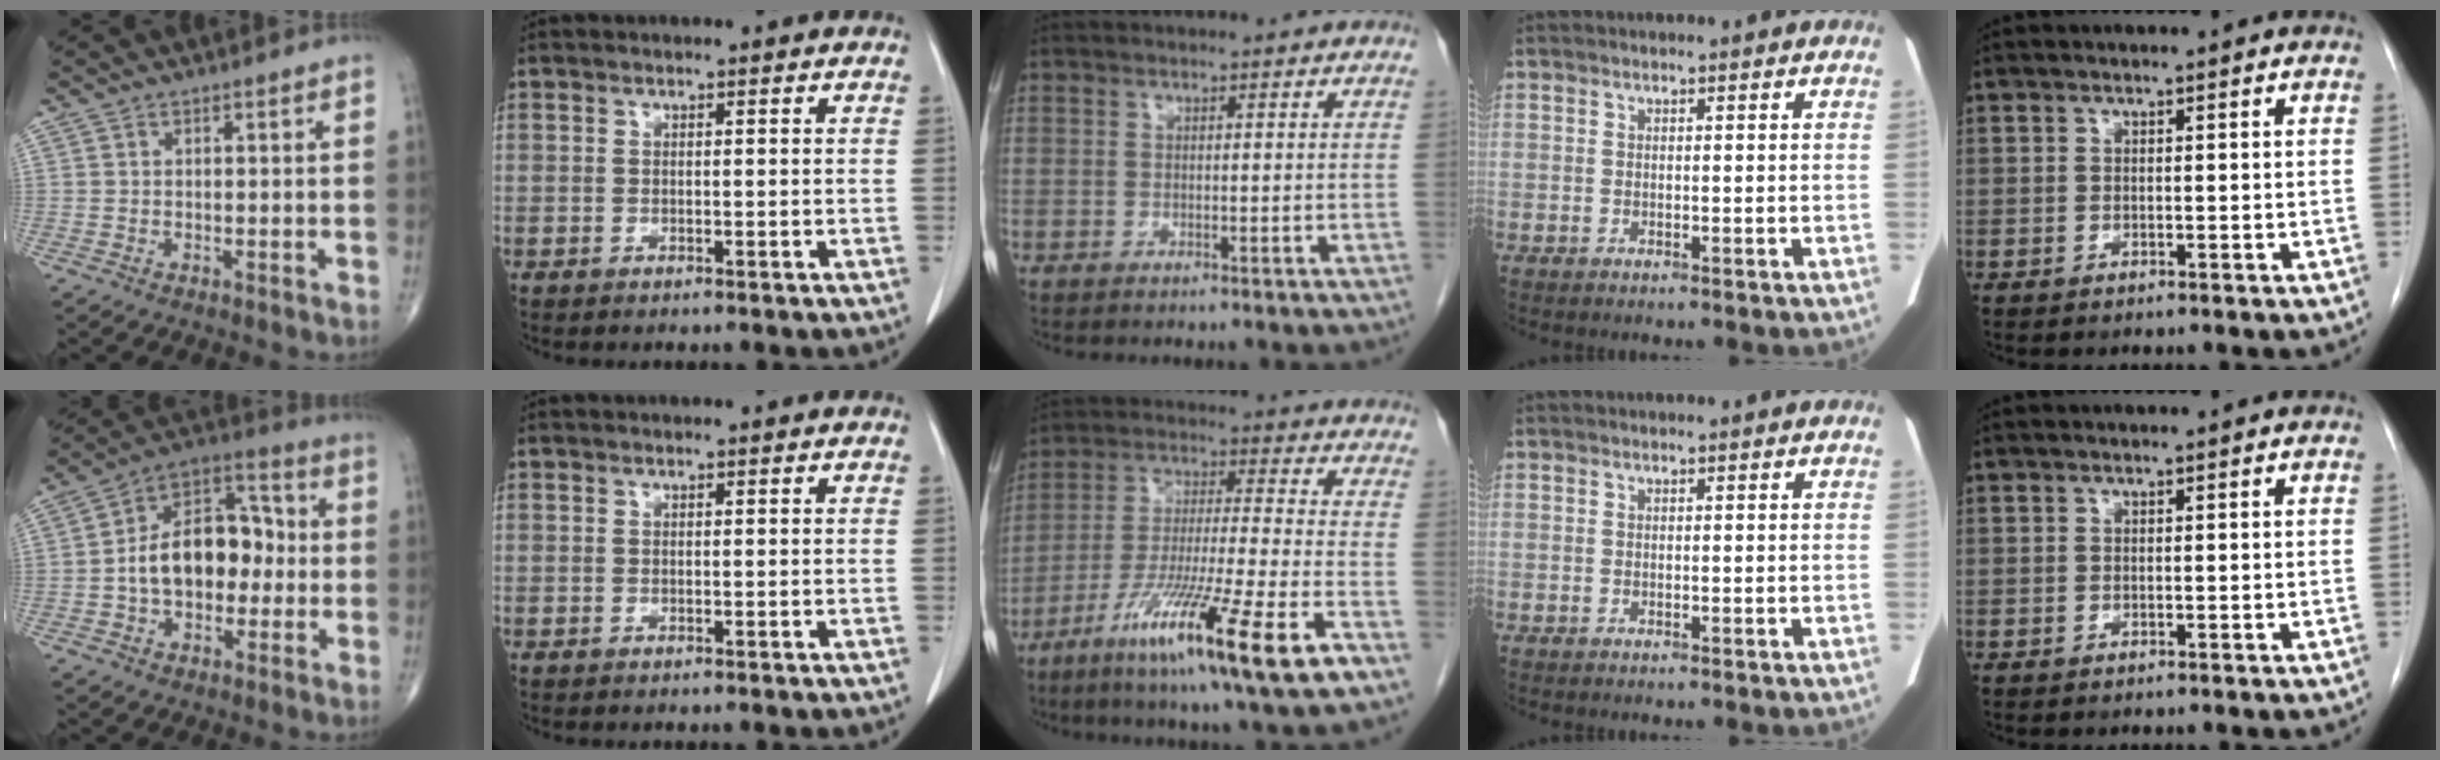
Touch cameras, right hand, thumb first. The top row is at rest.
{"thumb": {"total": 16.2, "force": [-1.2, 10.4, 12.4], "torque": [-0.172, 0.046, -0.026]}, "middle": {"total": 18.3, "force": [-10.2, -0.2, 15.2], "torque": [-0.274, -0.052, -0.181]}}